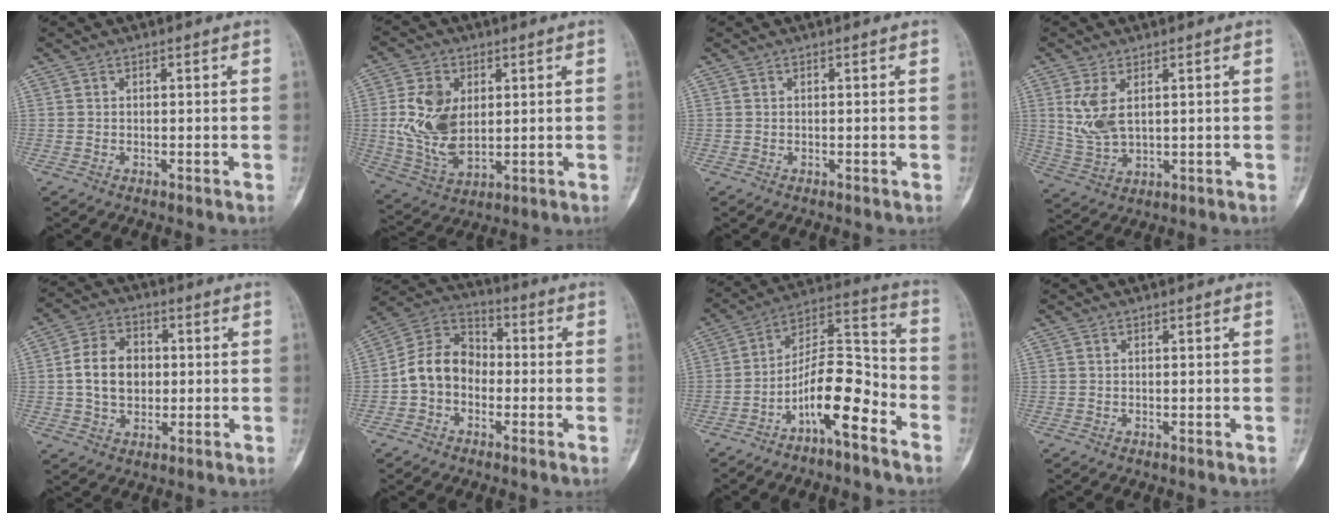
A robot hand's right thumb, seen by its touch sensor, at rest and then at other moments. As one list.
[{"total": 12.4, "force": [1.8, 8.1, 9.2], "torque": [-0.164, -0.012, 0.044]}, {"total": 0.0}, {"total": 7.2, "force": [2.1, 3.8, 5.7], "torque": [-0.117, -0.009, 0.057]}, {"total": 10.3, "force": [0.4, 7.7, 6.9], "torque": [-0.098, 0.011, 0.004]}, {"total": 10.4, "force": [-2.0, 8.2, 6.0], "torque": [-0.094, 0.041, -0.052]}, {"total": 13.4, "force": [-7.1, 4.6, 10.5], "torque": [-0.179, 0.088, -0.123]}, {"total": 0.0}]